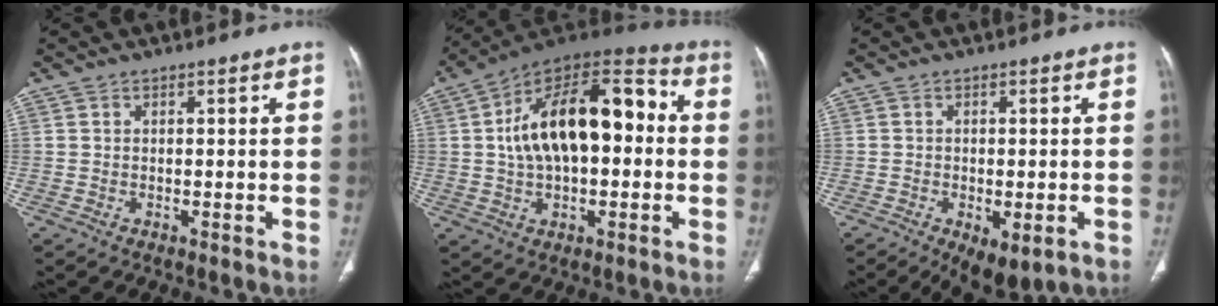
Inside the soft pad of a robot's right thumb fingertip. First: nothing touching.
{"total": 21.5, "force": [1.6, 11.4, 18.2], "torque": [-0.279, 0.040, 0.018]}
{"total": 8.6, "force": [-4.1, 4.1, 6.3], "torque": [-0.088, -0.002, -0.054]}